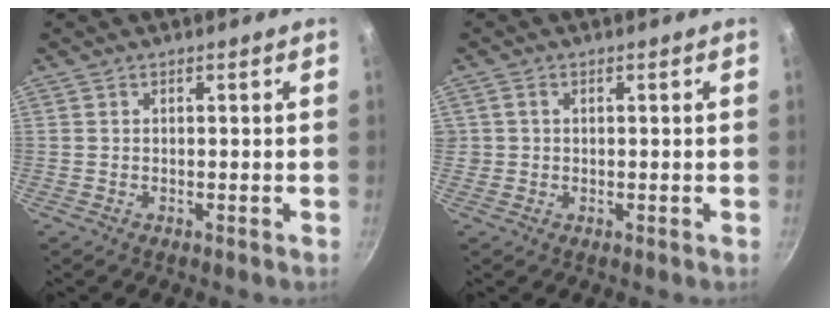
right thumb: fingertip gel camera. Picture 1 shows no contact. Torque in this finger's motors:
{"motor_torque": [0.89, 0.94, 1.05, 0.75, 0.69]}